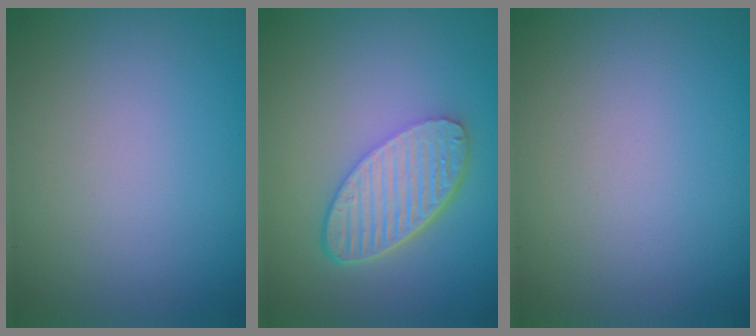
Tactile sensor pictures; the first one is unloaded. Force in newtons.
{"total": 5.6, "press": 4.2, "slide": 3.7}
{"total": 0.0}